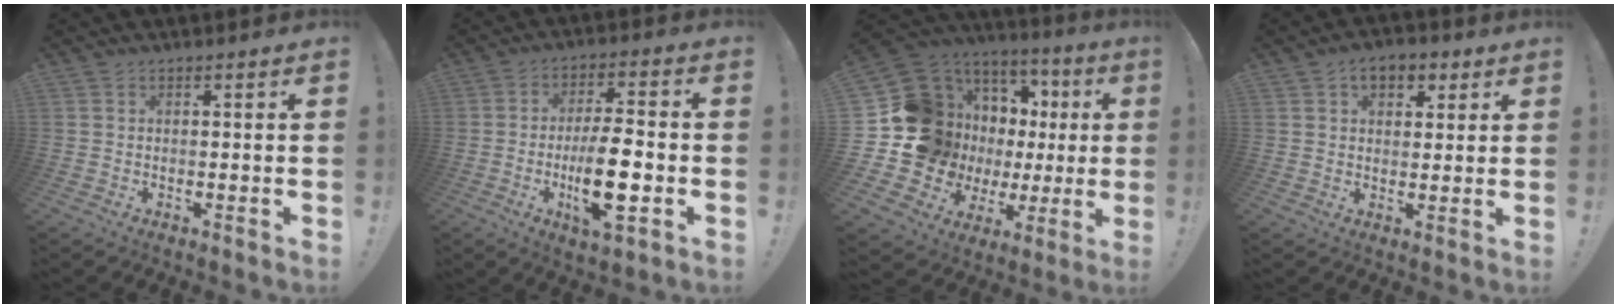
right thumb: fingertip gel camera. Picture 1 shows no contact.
{"total": 13.7, "force": [-3.5, 4.1, 12.6], "torque": [-0.216, -0.001, -0.063]}
{"total": 17.7, "force": [2.7, 15.2, 8.7], "torque": [-0.137, -0.050, 0.111]}
{"total": 7.0, "force": [3.1, 4.7, 4.1], "torque": [-0.055, 0.001, 0.056]}